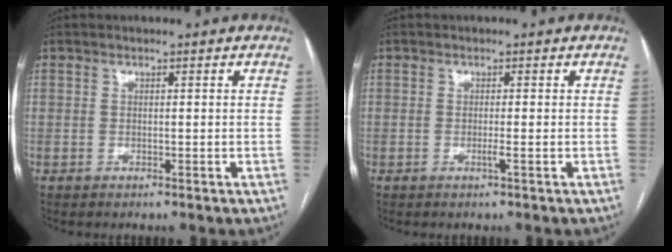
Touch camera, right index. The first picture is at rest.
{"total": 1.0, "force": [-0.4, -0.2, 0.9], "torque": [-0.016, -0.001, -0.007]}